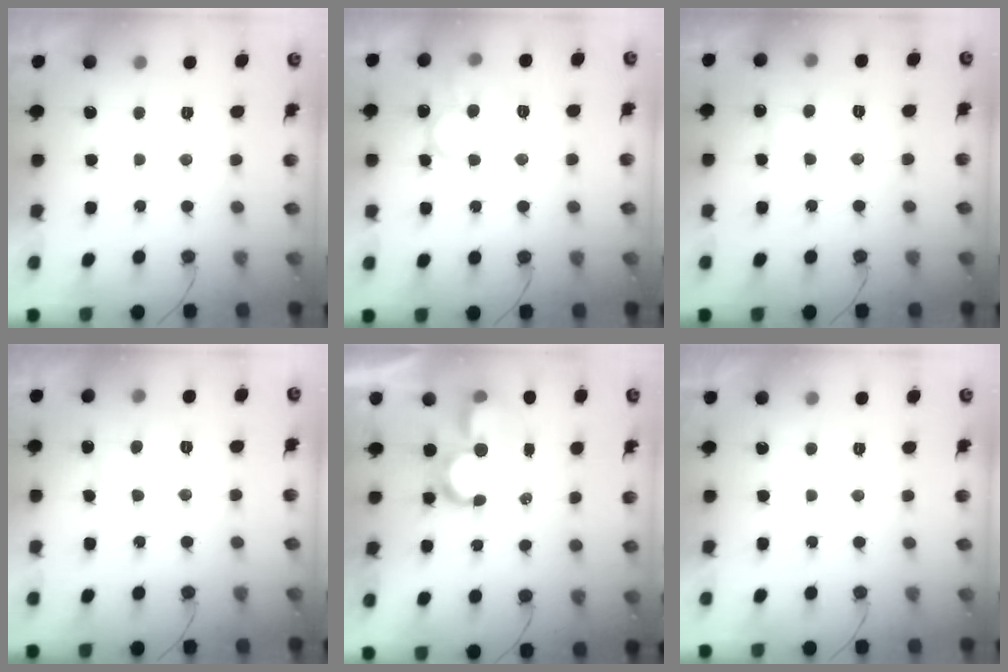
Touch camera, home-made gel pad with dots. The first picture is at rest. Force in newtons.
{"total": 12.9, "press": 12.8, "slide": 1.1}
{"total": 7.7, "press": 7.7, "slide": 0.5}
{"total": 8.3, "press": 8.2, "slide": 0.6}
{"total": 8.4, "press": 8.4, "slide": 0.6}
{"total": 1.8, "press": 1.8, "slide": 0.0}